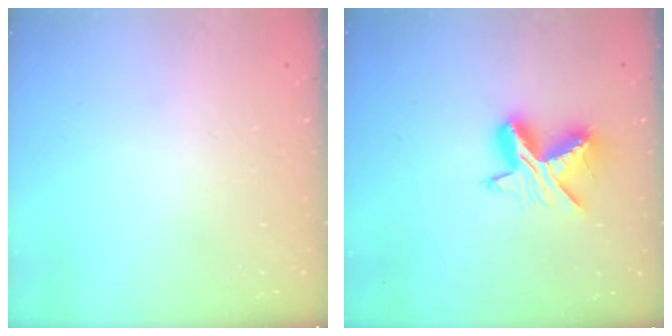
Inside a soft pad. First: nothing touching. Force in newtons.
{"total": 11.3, "press": 11.3, "slide": 0.5}